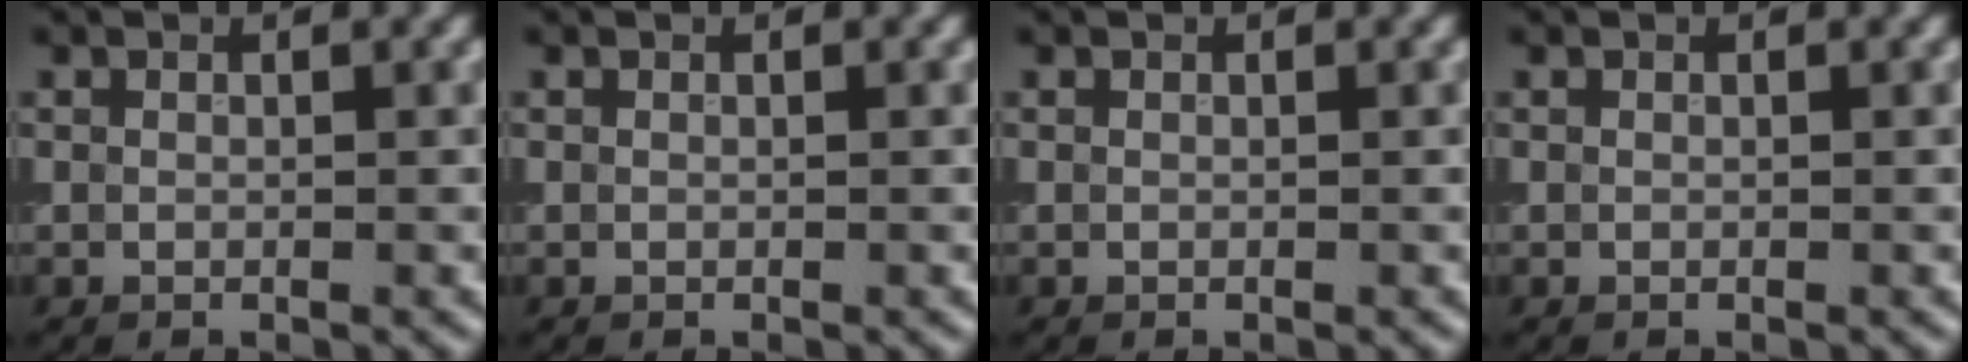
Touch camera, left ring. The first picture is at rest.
{"total": 0.0}
{"total": 0.0}
{"total": 0.0}